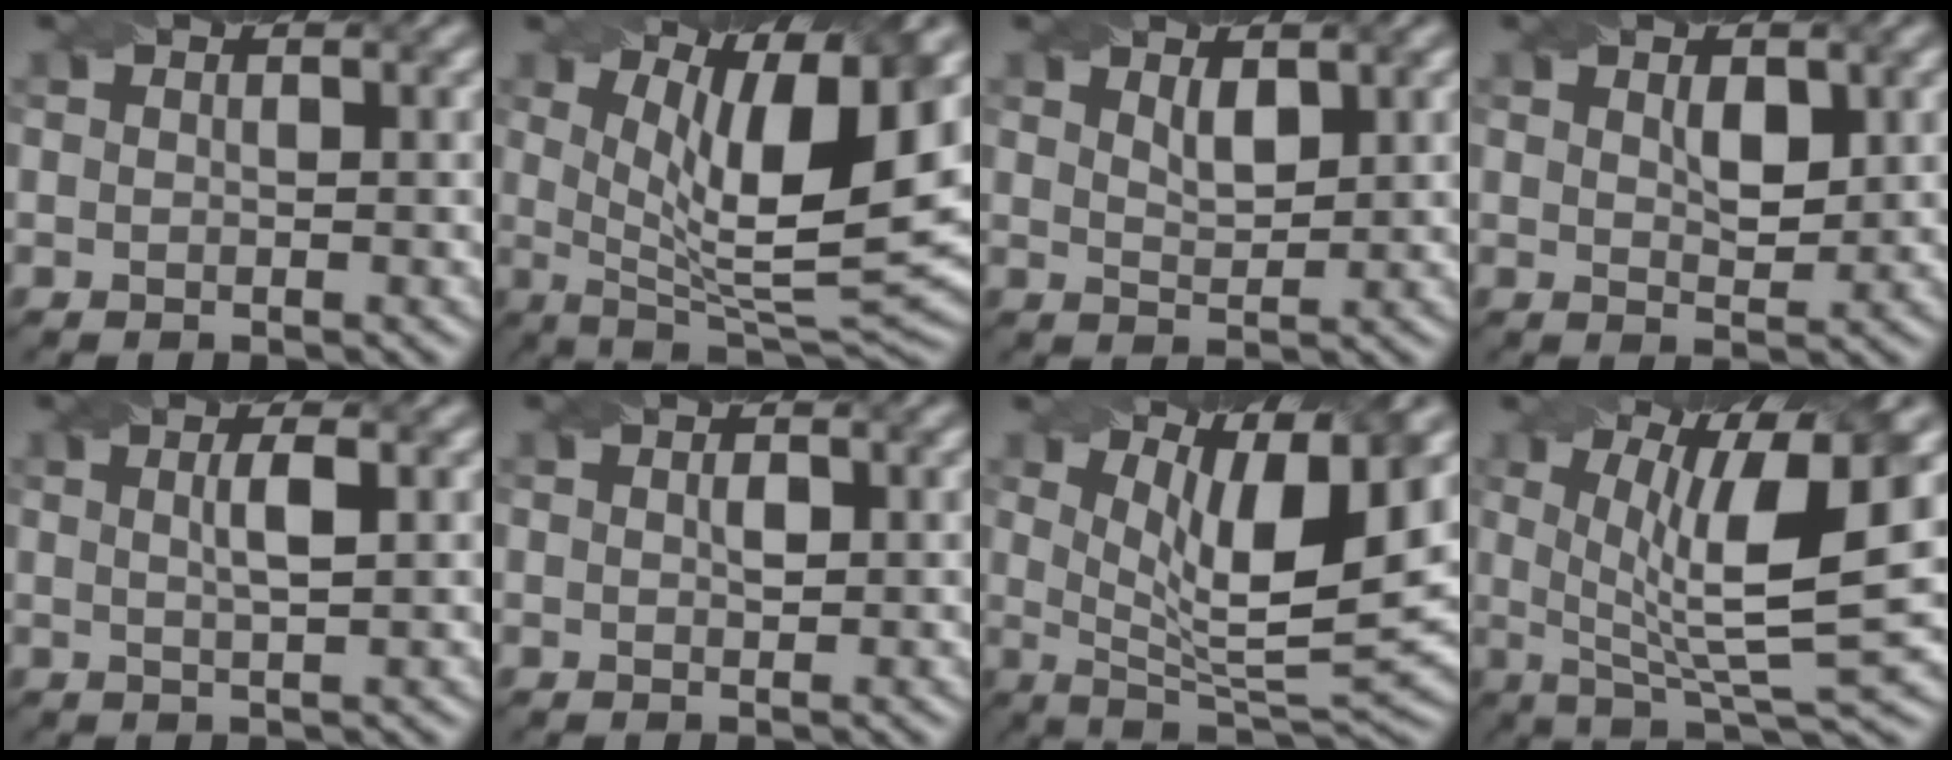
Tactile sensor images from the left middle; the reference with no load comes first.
{"total": 12.0, "force": [3.8, 3.4, 10.9], "torque": [-0.162, -0.008, 0.064]}
{"total": 1.8, "force": [1.2, 0.6, 1.2], "torque": [-0.024, -0.004, 0.024]}
{"total": 2.0, "force": [0.9, 0.9, 1.6], "torque": [-0.025, -0.002, 0.020]}
{"total": 2.4, "force": [0.6, 0.6, 2.2], "torque": [-0.034, 0.005, 0.008]}
{"total": 0.8, "force": [0.3, 0.3, 0.6], "torque": [-0.011, 0.002, 0.006]}
{"total": 9.8, "force": [4.0, 2.5, 8.6], "torque": [-0.142, -0.003, 0.072]}
{"total": 10.5, "force": [2.1, 2.5, 10.0], "torque": [-0.172, 0.002, 0.038]}